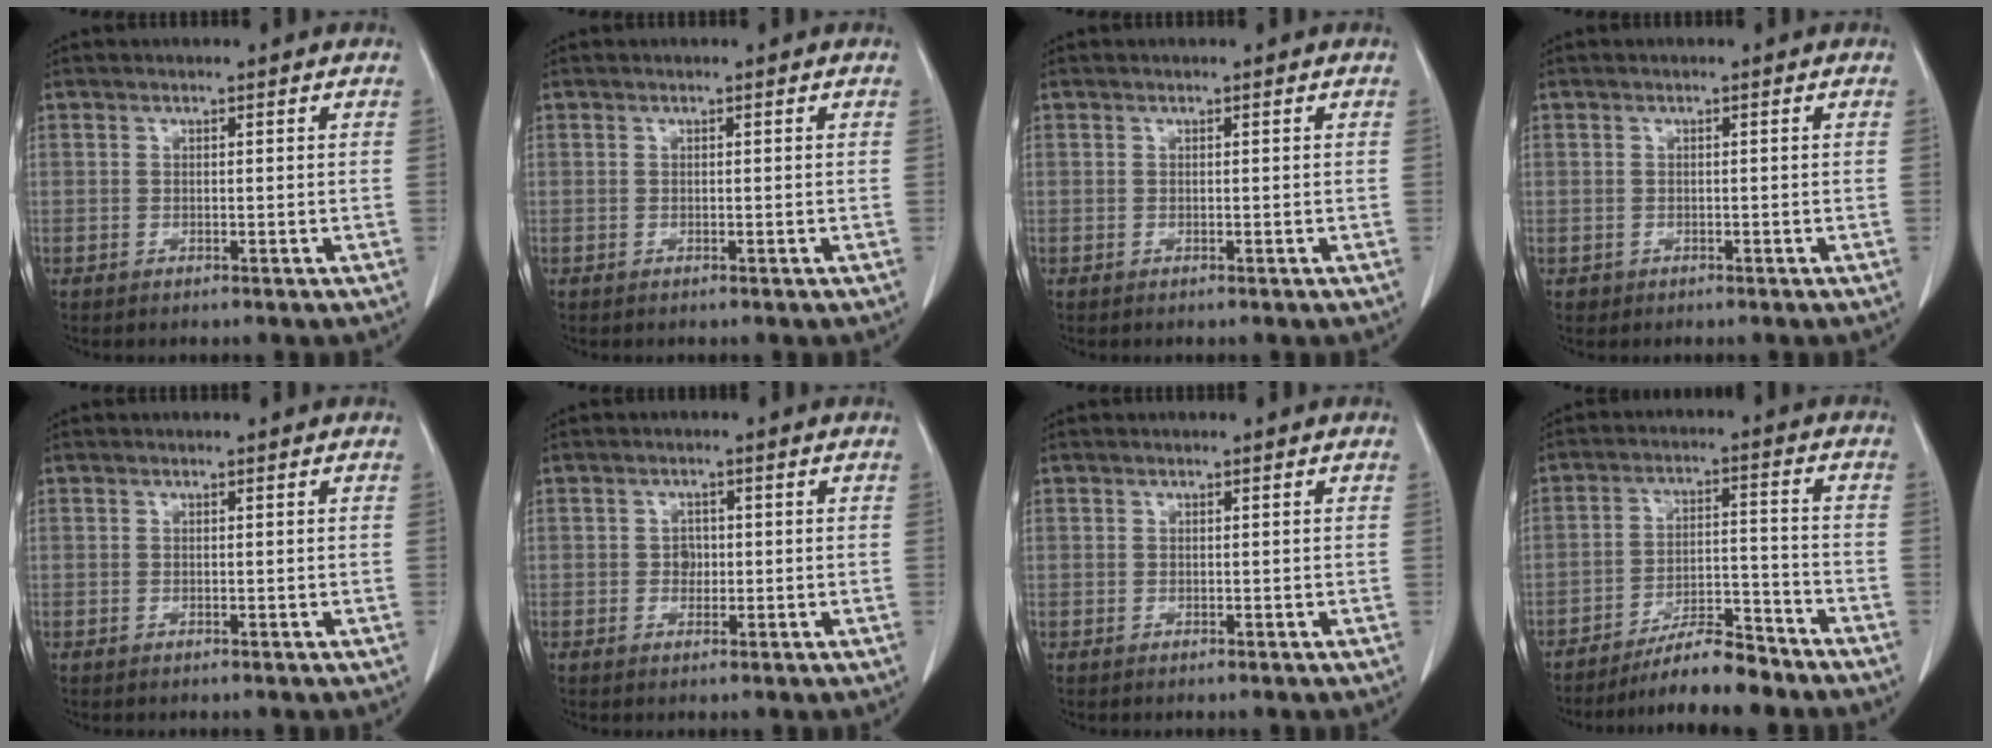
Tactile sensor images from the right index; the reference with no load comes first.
{"total": 0.0}
{"total": 0.0}
{"total": 0.9, "force": [-0.3, 0.9, -0.1], "torque": [0.001, 0.005, -0.005]}
{"total": 0.0}
{"total": 1.8, "force": [-0.1, 1.5, 1.0], "torque": [-0.013, 0.004, -0.001]}
{"total": 0.0}
{"total": 8.8, "force": [-7.8, 1.0, 3.9], "torque": [-0.060, 0.001, -0.133]}